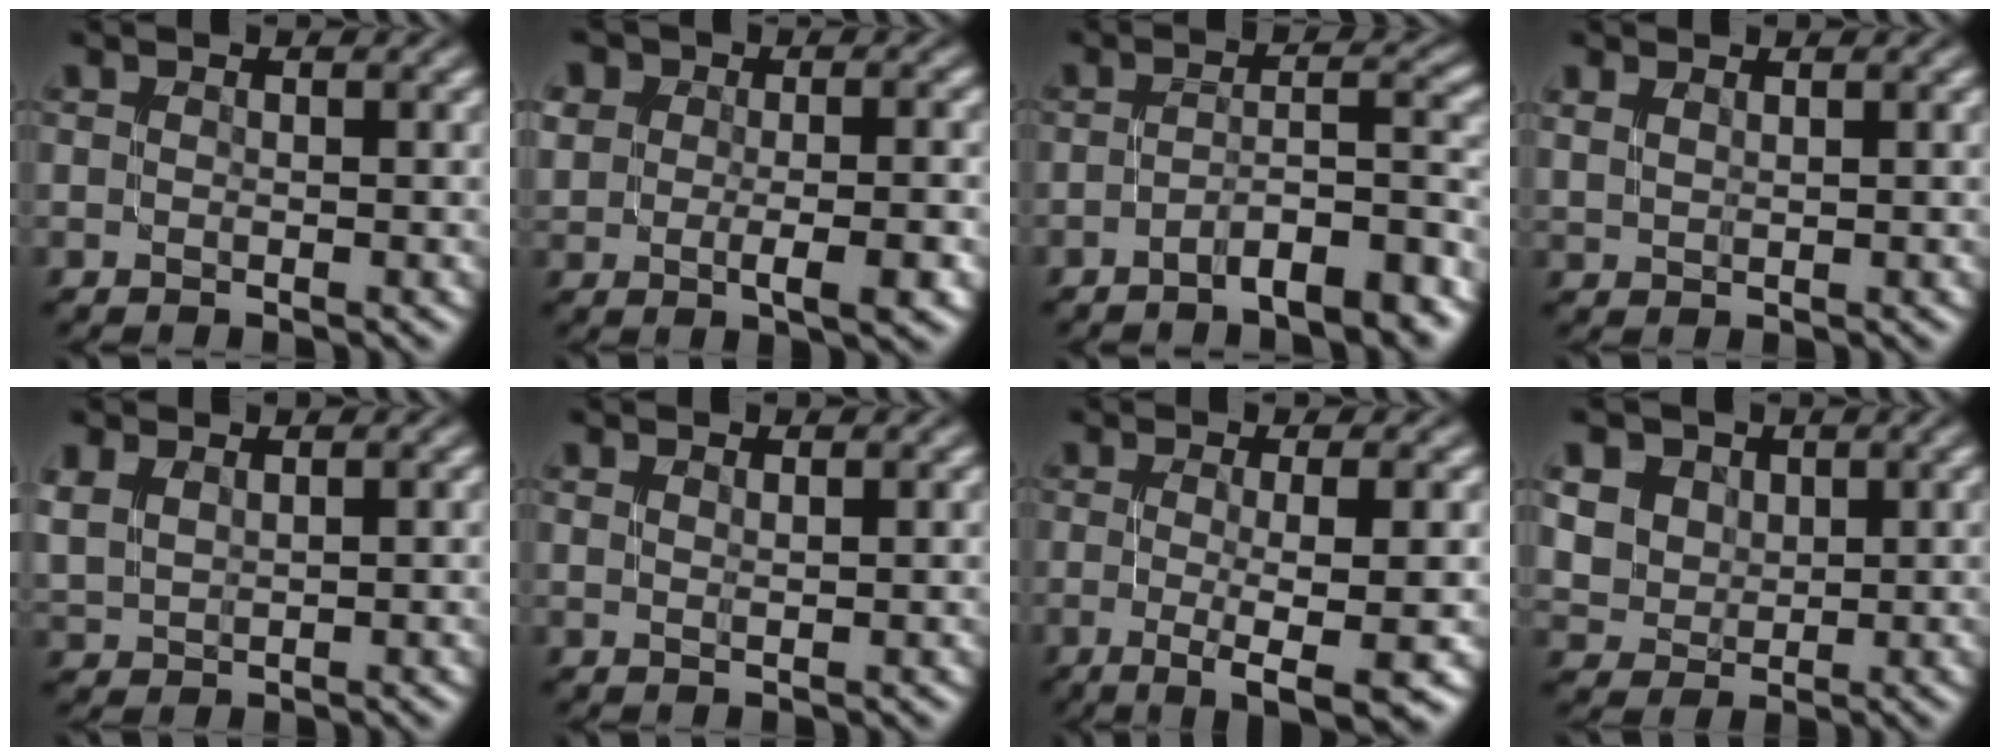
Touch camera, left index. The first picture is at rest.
{"total": 6.5, "force": [-0.5, 4.1, 5.0], "torque": [-0.055, 0.006, -0.007]}
{"total": 6.9, "force": [-4.5, 1.5, 5.0], "torque": [-0.067, 0.015, -0.071]}
{"total": 1.2, "force": [1.0, 0.3, 0.5], "torque": [-0.018, 0.001, 0.026]}
{"total": 2.4, "force": [1.5, 1.3, 1.3], "torque": [-0.042, 0.005, 0.042]}
{"total": 0.7, "force": [0.6, -0.1, 0.3], "torque": [-0.007, 0.003, 0.013]}
{"total": 5.6, "force": [-1.0, 0.8, 5.5], "torque": [-0.086, -0.007, -0.014]}
{"total": 7.7, "force": [3.5, 6.0, 3.3], "torque": [-0.084, 0.023, 0.054]}